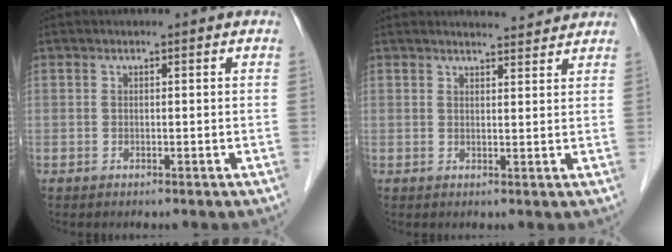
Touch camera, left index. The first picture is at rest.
{"total": 4.1, "force": [4.1, 0.4, 0.4], "torque": [-0.013, 0.005, 0.049]}